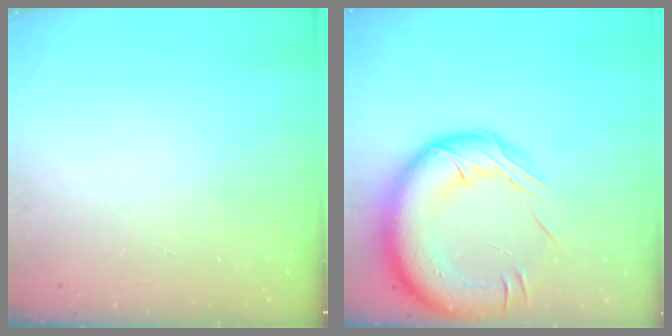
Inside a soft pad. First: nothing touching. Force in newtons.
{"total": 22.4, "press": 21.9, "slide": 5.0}